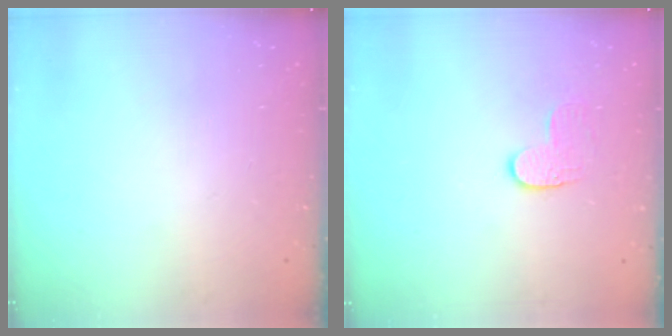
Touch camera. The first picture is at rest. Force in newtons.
{"total": 3.6, "press": 3.6, "slide": 0.3}